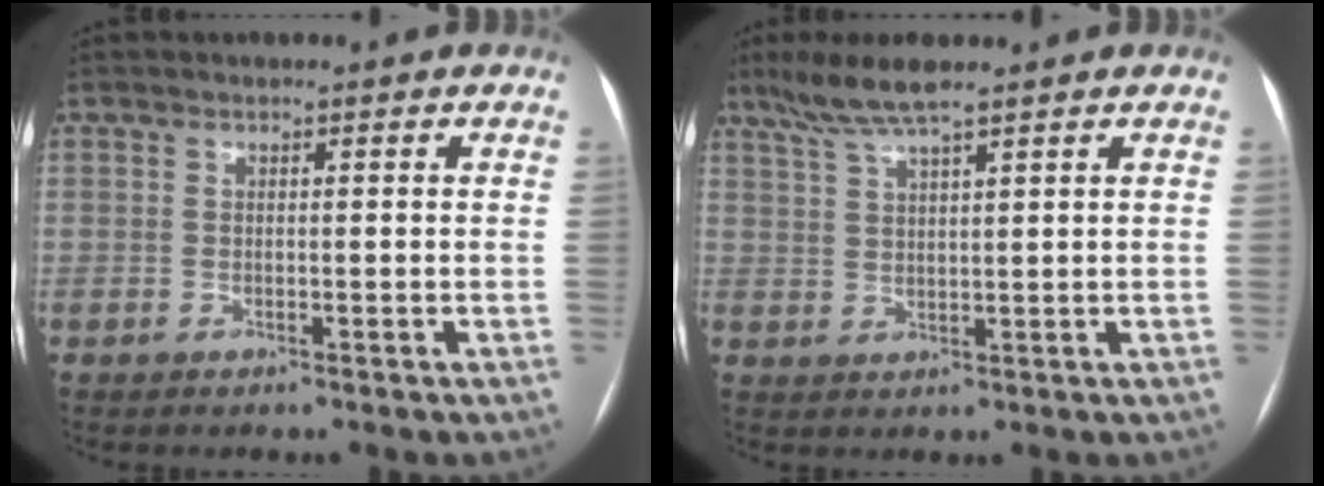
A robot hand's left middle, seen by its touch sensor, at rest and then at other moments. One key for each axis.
{"total": 6.0, "fx": 4.7, "fy": 0.0, "fz": 3.8, "tx": -0.083, "ty": 0.010, "tz": 0.092}